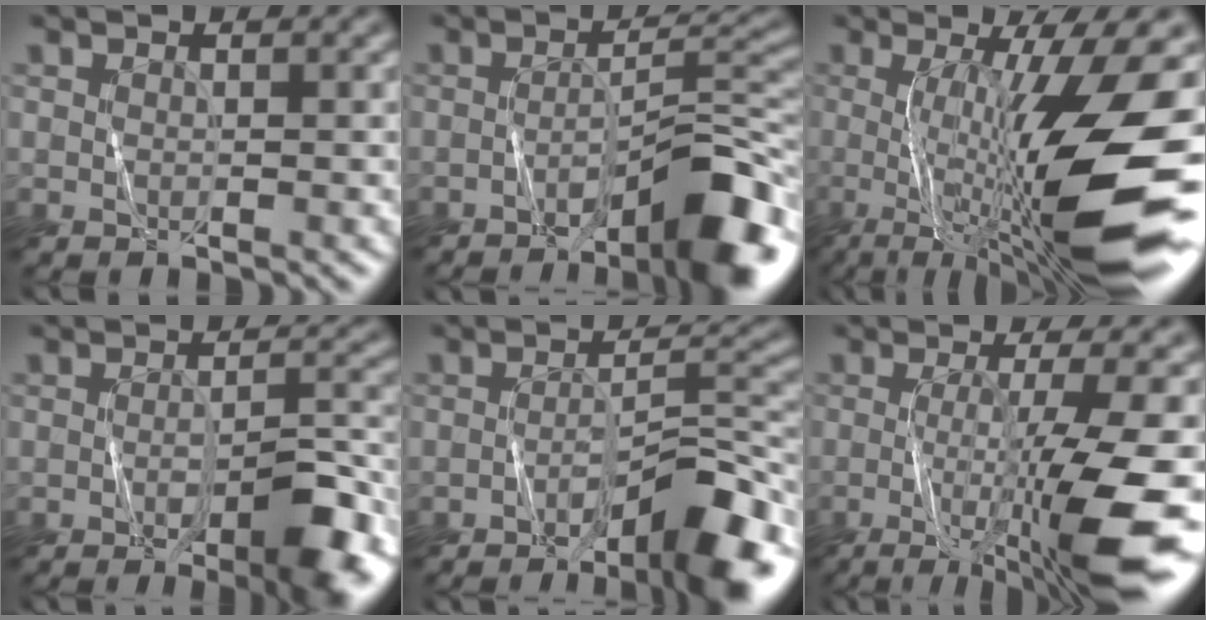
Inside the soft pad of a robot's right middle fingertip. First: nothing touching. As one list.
[{"total": 8.2, "force": [-4.6, 1.6, 6.6], "torque": [-0.095, 0.012, -0.072]}, {"total": 13.2, "force": [-1.3, 3.1, 12.7], "torque": [-0.207, -0.011, -0.020]}, {"total": 7.5, "force": [-3.3, 2.0, 6.4], "torque": [-0.097, -0.006, -0.045]}, {"total": 8.2, "force": [-4.8, 1.5, 6.5], "torque": [-0.094, 0.007, -0.074]}, {"total": 9.9, "force": [-2.5, 1.8, 9.4], "torque": [-0.149, -0.018, -0.041]}]